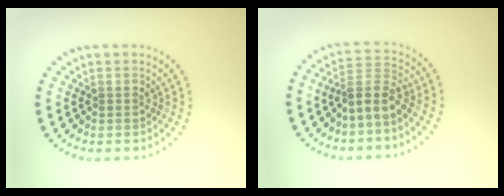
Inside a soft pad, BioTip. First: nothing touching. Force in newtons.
{"total": 2.9, "press": 2.5, "slide": 1.6}